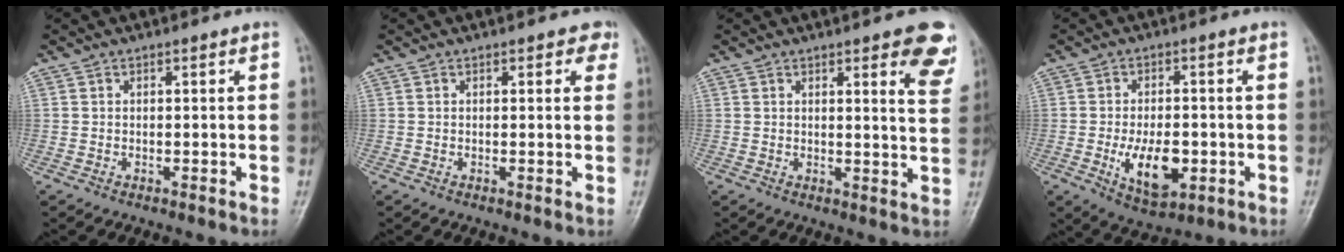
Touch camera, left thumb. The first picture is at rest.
{"total": 2.2, "force": [1.1, 1.3, 1.4], "torque": [0.002, -0.001, 0.008]}
{"total": 9.8, "force": [5.5, 2.6, 7.7], "torque": [-0.062, -0.025, 0.056]}
{"total": 9.6, "force": [-2.3, 5.1, 7.8], "torque": [-0.118, -0.002, -0.027]}